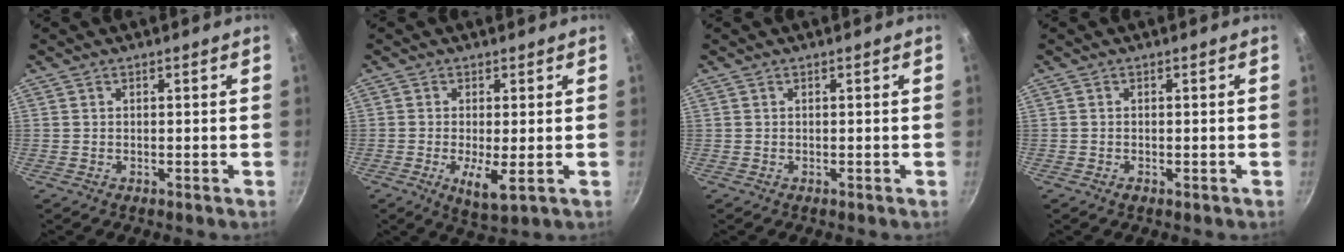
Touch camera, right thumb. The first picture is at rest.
{"total": 5.5, "force": [-1.1, 1.3, 5.2], "torque": [-0.099, -0.017, -0.013]}
{"total": 0.0}
{"total": 0.6, "force": [-0.4, 0.3, 0.4], "torque": [-0.004, 0.000, -0.006]}